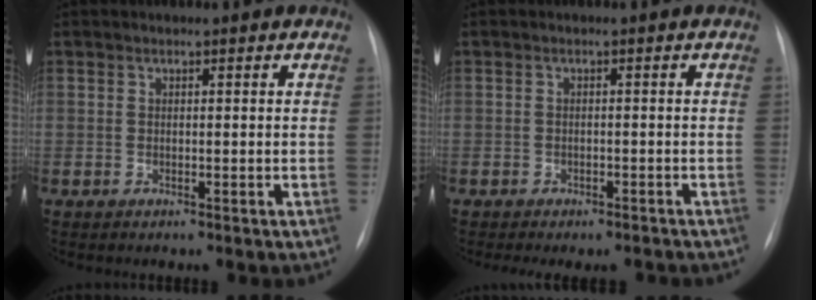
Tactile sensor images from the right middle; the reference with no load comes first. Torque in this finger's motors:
{"motor_torque": [0.07, -0.06, 0.07, 0.03]}